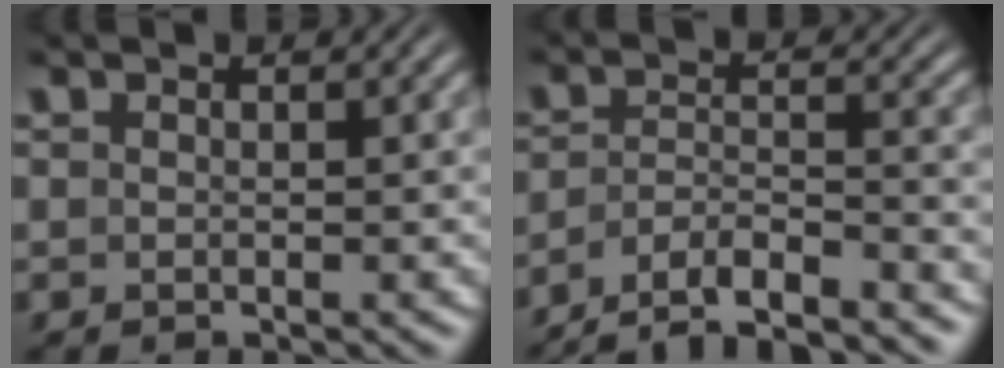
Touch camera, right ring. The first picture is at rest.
{"total": 8.1, "force": [-6.5, 3.8, 2.9], "torque": [-0.055, -0.029, -0.101]}